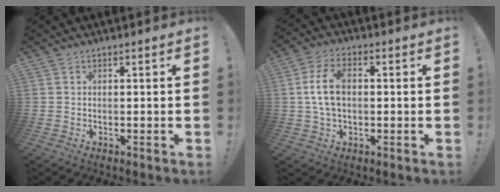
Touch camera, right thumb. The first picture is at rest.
{"total": 9.3, "force": [0.8, 5.6, 7.4], "torque": [-0.135, 0.001, 0.016]}